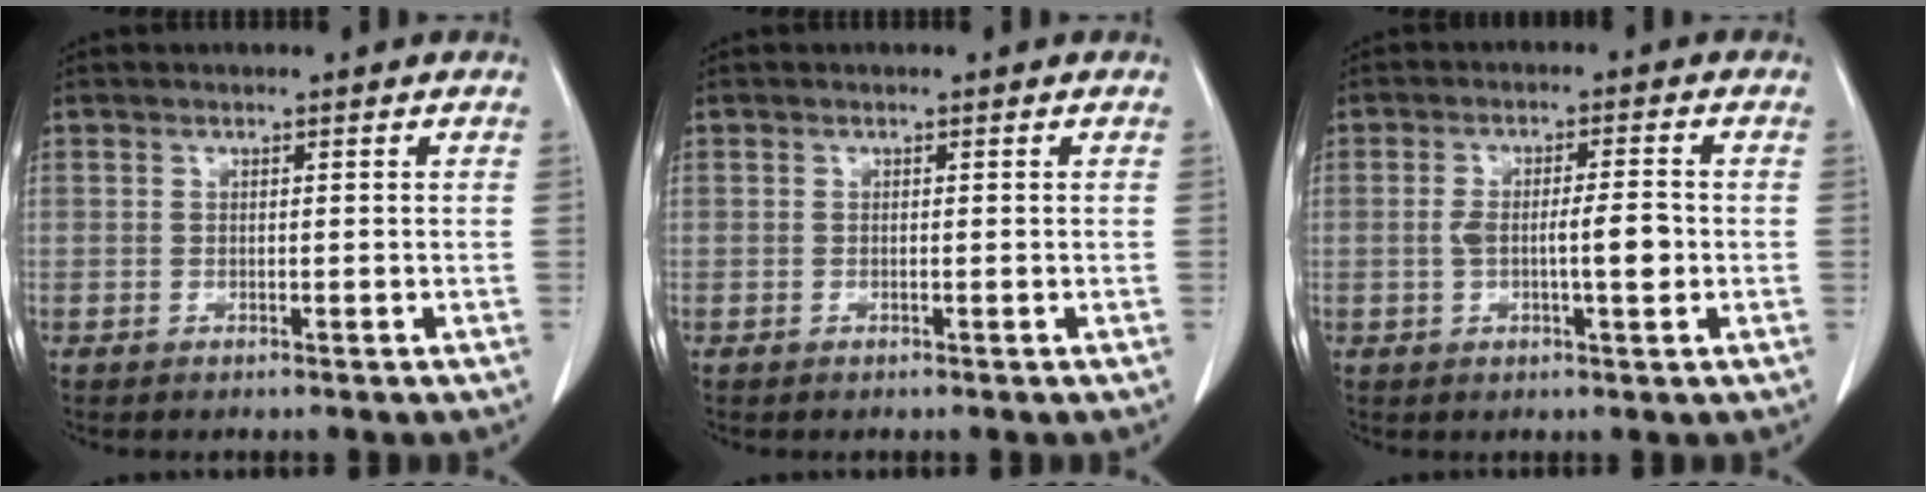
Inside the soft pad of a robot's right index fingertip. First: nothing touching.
{"total": 0.0}
{"total": 5.6, "force": [-0.7, 0.8, 5.5], "torque": [-0.099, 0.004, -0.010]}